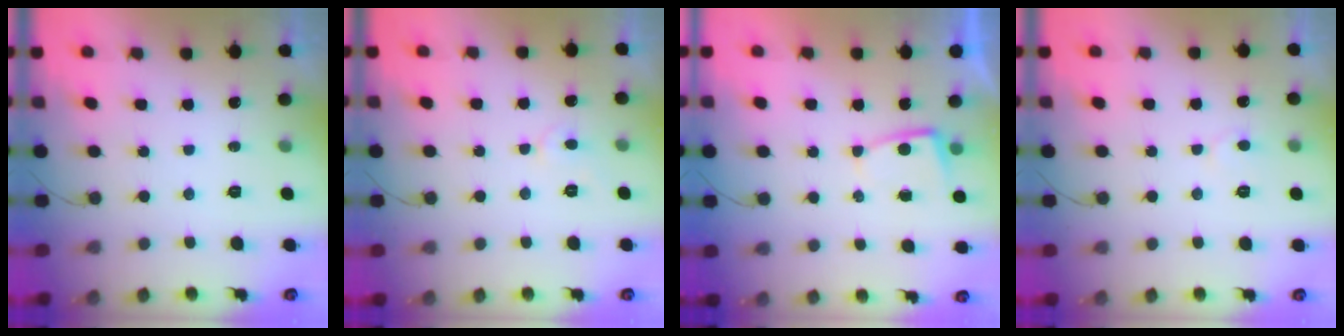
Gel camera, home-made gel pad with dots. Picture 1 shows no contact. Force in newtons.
{"total": 3.6, "press": 3.5, "slide": 0.3}
{"total": 2.0, "press": 2.0, "slide": 0.3}
{"total": 4.9, "press": 4.9, "slide": 0.5}